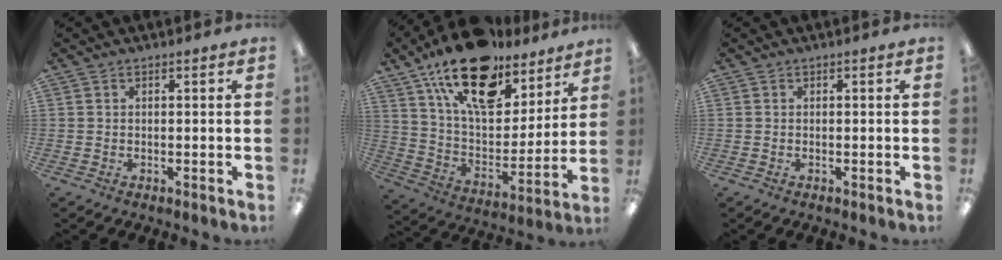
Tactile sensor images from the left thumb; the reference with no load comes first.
{"total": 21.9, "force": [14.6, 10.6, 12.4], "torque": [-0.210, -0.081, 0.260]}
{"total": 0.0}